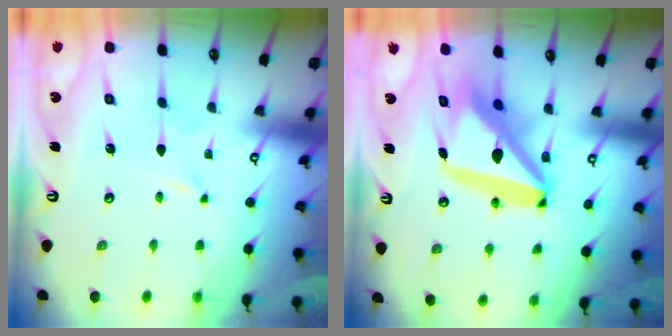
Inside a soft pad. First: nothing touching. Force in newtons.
{"total": 17.9, "press": 17.8, "slide": 2.0}